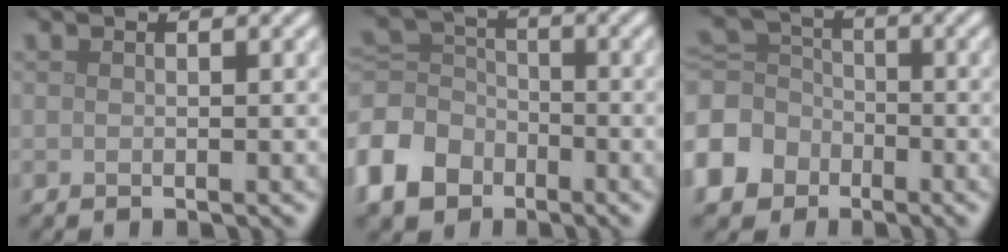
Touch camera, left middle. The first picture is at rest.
{"total": 7.2, "force": [-3.9, 5.3, 3.0], "torque": [-0.078, -0.001, -0.097]}
{"total": 6.5, "force": [-3.1, 5.2, 2.2], "torque": [-0.065, 0.000, -0.073]}